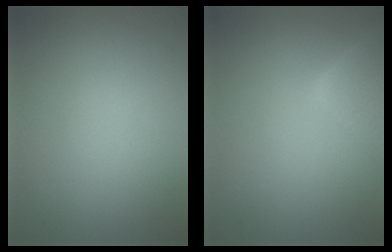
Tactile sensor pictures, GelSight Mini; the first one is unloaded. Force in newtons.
{"total": 4.1, "press": 4.1, "slide": 0.2}